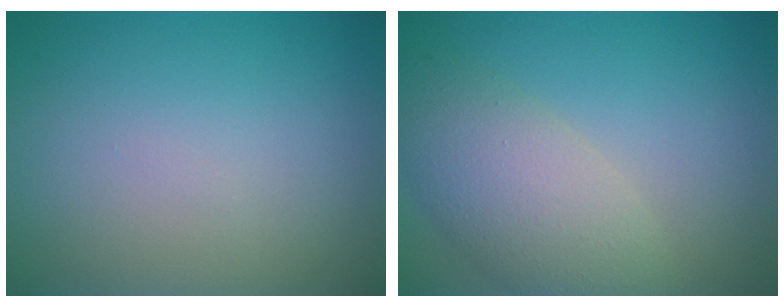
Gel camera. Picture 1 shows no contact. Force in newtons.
{"total": 5.5, "press": 5.5, "slide": 0.4}